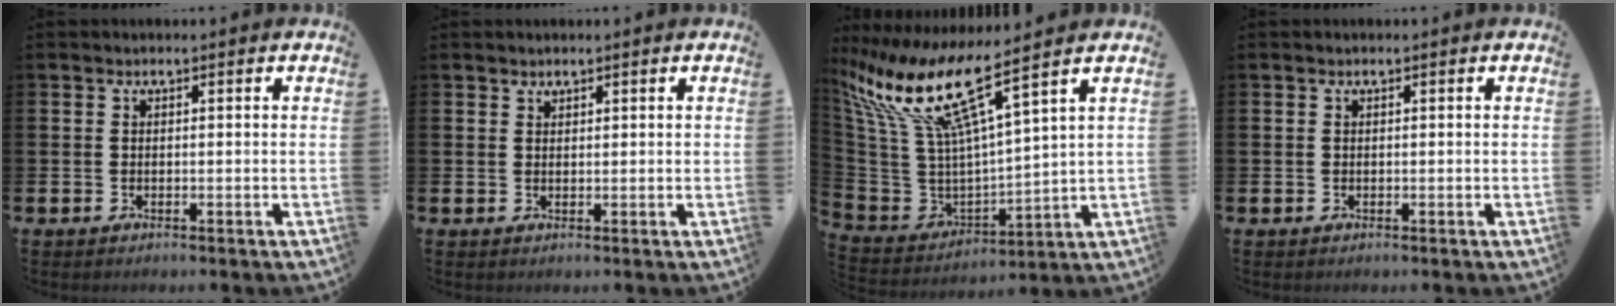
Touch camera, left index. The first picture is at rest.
{"total": 1.0, "force": [1.0, 0.3, 0.0], "torque": [0.015, -0.004, 0.016]}
{"total": 11.9, "force": [8.2, 2.3, 8.3], "torque": [-0.204, -0.052, 0.134]}
{"total": 0.0}